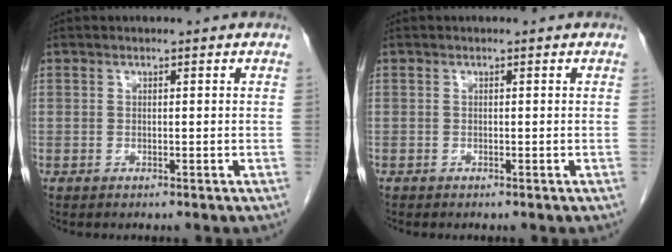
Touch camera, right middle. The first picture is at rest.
{"total": 0.0}